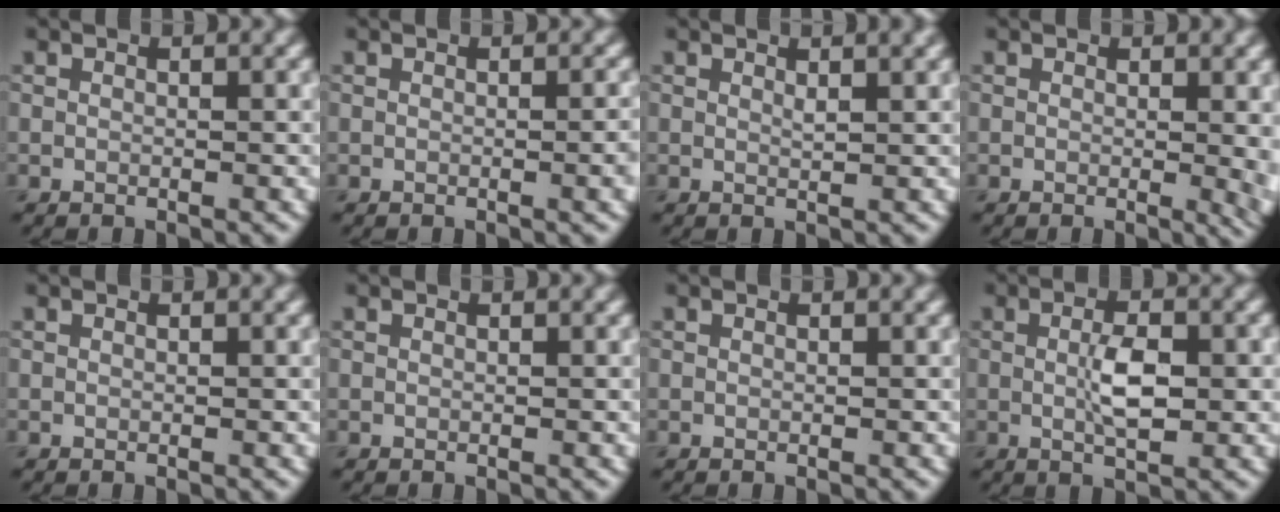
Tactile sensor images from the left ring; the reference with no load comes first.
{"total": 1.6, "force": [-0.2, 0.4, 1.6], "torque": [-0.018, -0.001, -0.003]}
{"total": 1.3, "force": [0.8, 0.3, 1.0], "torque": [-0.011, 0.002, 0.011]}
{"total": 2.3, "force": [0.3, 0.5, 2.2], "torque": [-0.020, -0.004, 0.006]}
{"total": 0.0}
{"total": 0.0}
{"total": 0.0}
{"total": 4.1, "force": [0.0, 1.5, 3.8], "torque": [-0.071, -0.001, 0.001]}